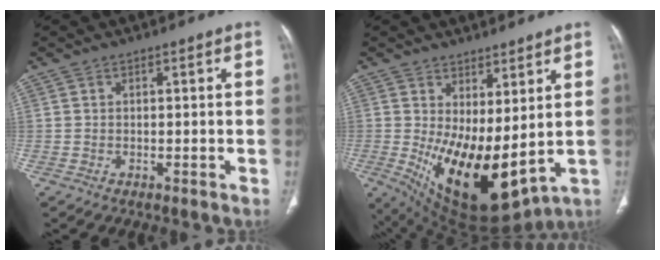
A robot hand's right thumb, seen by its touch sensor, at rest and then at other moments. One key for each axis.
{"total": 16.2, "fx": 0.8, "fy": 7.2, "fz": 14.5, "tx": -0.245, "ty": -0.039, "tz": 0.043}